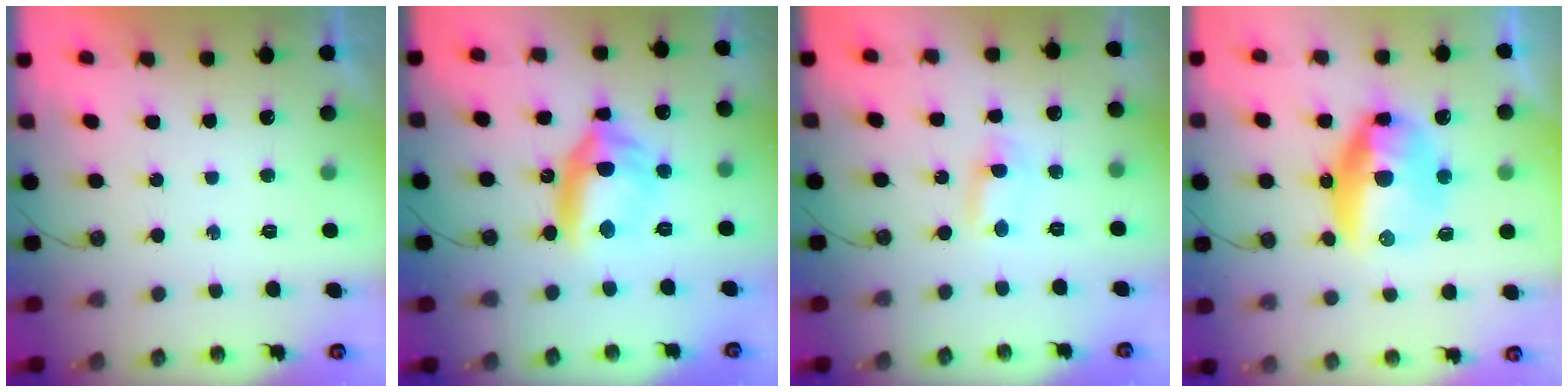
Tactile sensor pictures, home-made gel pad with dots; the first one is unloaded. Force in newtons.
{"total": 11.4, "press": 11.4, "slide": 1.3}
{"total": 1.1, "press": 0.8, "slide": 0.6}
{"total": 15.2, "press": 15.1, "slide": 1.6}